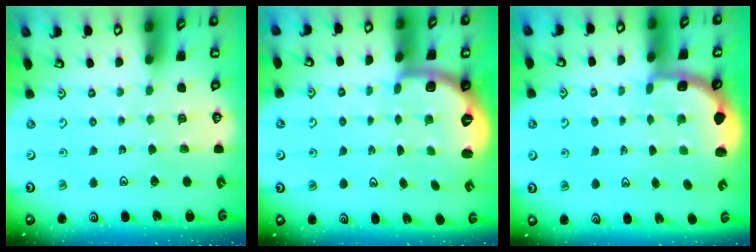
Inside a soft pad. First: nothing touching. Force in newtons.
{"total": 2.8, "press": 1.9, "slide": 2.0}
{"total": 2.1, "press": 2.0, "slide": 0.6}